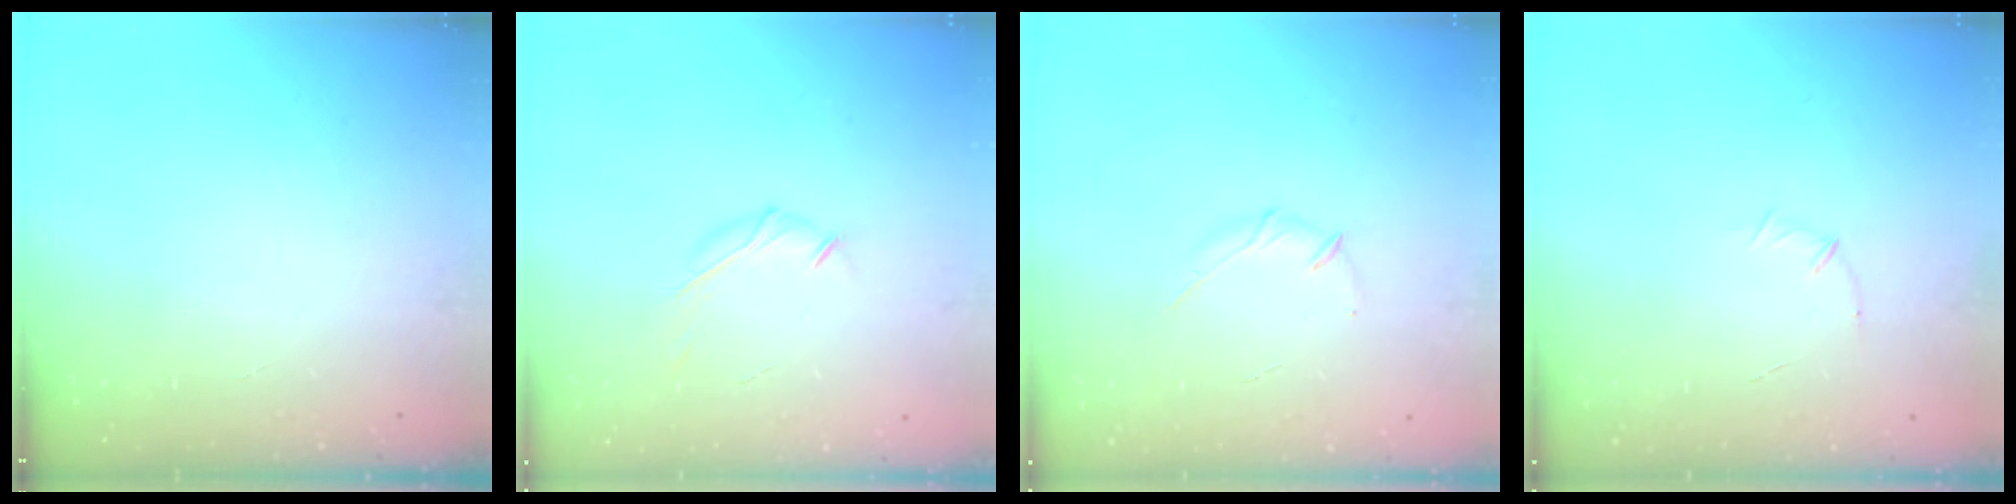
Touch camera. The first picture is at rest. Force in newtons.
{"total": 7.1, "press": 7.0, "slide": 1.5}
{"total": 3.0, "press": 2.9, "slide": 0.8}
{"total": 5.2, "press": 5.0, "slide": 1.1}